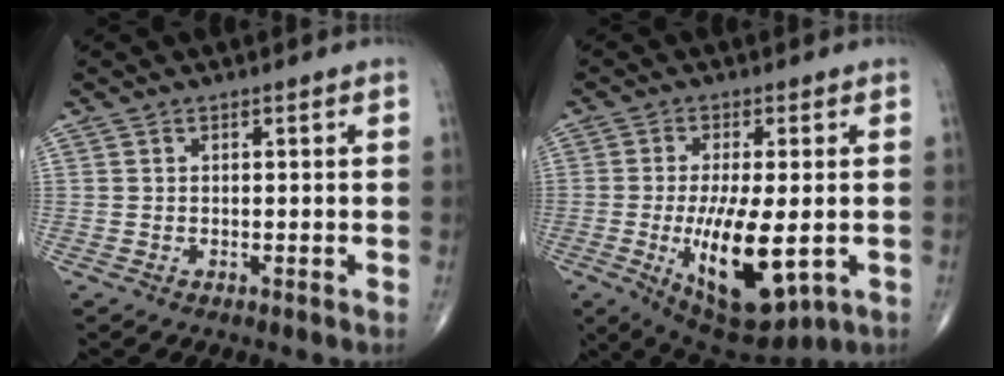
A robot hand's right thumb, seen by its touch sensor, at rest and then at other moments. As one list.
[{"total": 15.0, "force": [-3.1, 5.5, 13.6], "torque": [-0.226, -0.021, -0.034]}]